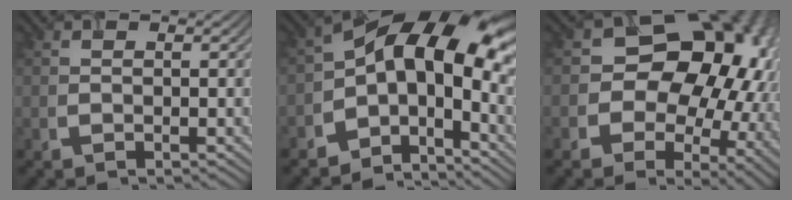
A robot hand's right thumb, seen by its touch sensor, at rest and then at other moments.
{"total": 11.3, "force": [-1.5, 6.0, 9.4], "torque": [-0.133, 0.014, -0.044]}
{"total": 18.0, "force": [1.5, 13.6, 11.8], "torque": [-0.151, -0.011, 0.028]}